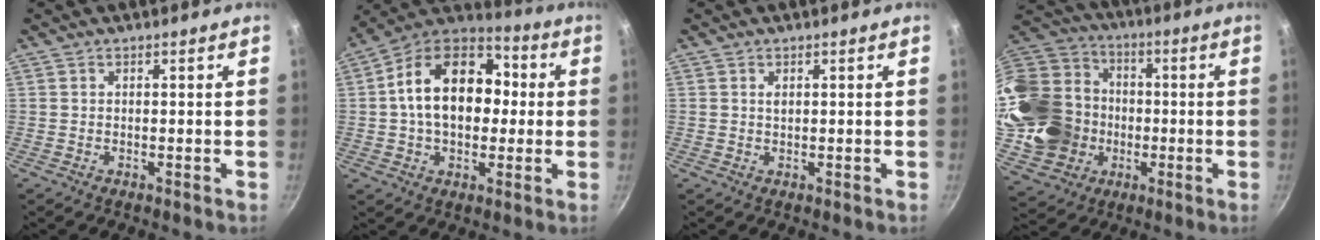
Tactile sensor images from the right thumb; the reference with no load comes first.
{"total": 19.4, "force": [1.3, 13.4, 14.0], "torque": [-0.200, 0.037, 0.004]}
{"total": 0.9, "force": [0.4, 0.5, 0.6], "torque": [-0.010, 0.002, 0.007]}
{"total": 25.1, "force": [-2.4, 21.4, 12.9], "torque": [-0.249, 0.046, -0.017]}